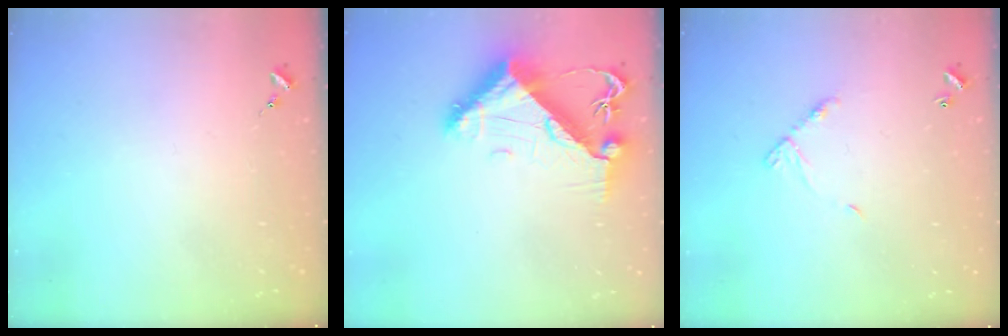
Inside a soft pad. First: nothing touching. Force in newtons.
{"total": 10.5, "press": 10.4, "slide": 1.3}
{"total": 6.9, "press": 6.8, "slide": 0.6}